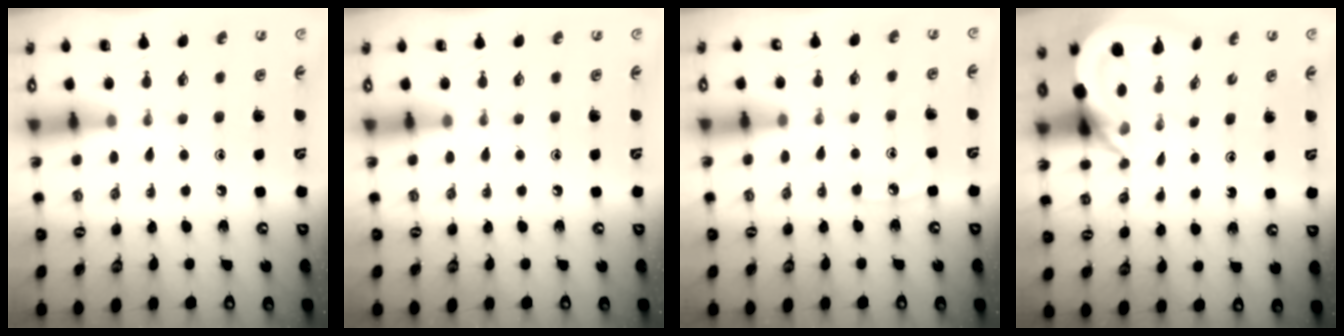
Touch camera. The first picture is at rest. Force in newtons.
{"total": 0.0}
{"total": 5.3, "press": 5.3, "slide": 0.3}
{"total": 4.8, "press": 4.8, "slide": 0.4}